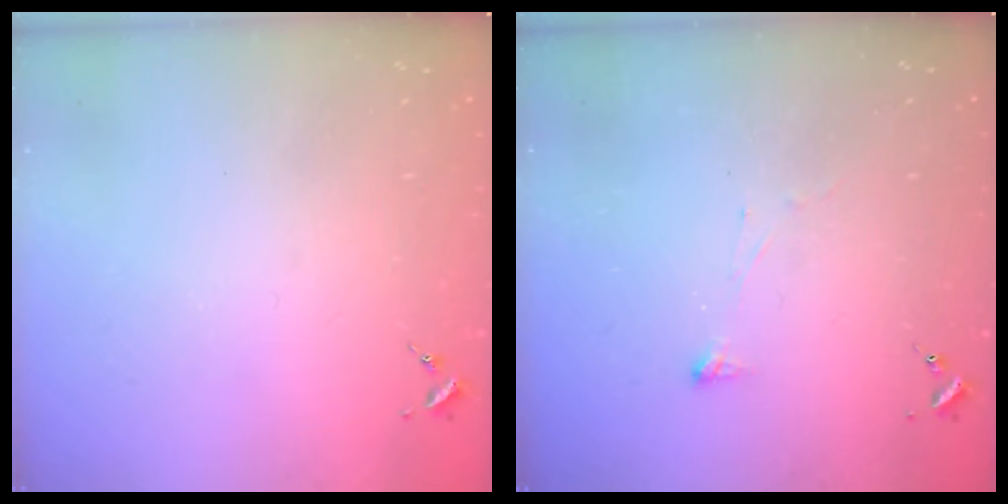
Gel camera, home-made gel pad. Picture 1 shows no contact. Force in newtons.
{"total": 2.9, "press": 2.9, "slide": 0.4}